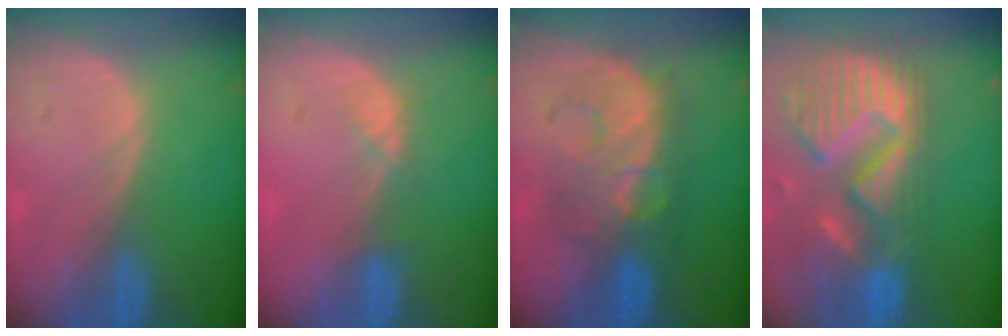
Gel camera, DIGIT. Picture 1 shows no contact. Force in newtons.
{"total": 1.9, "press": 1.7, "slide": 0.9}
{"total": 8.2, "press": 8.2, "slide": 0.0}
{"total": 14.2, "press": 11.8, "slide": 7.8}